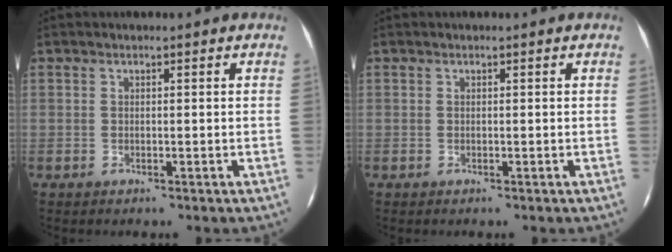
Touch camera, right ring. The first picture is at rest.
{"total": 0.0}